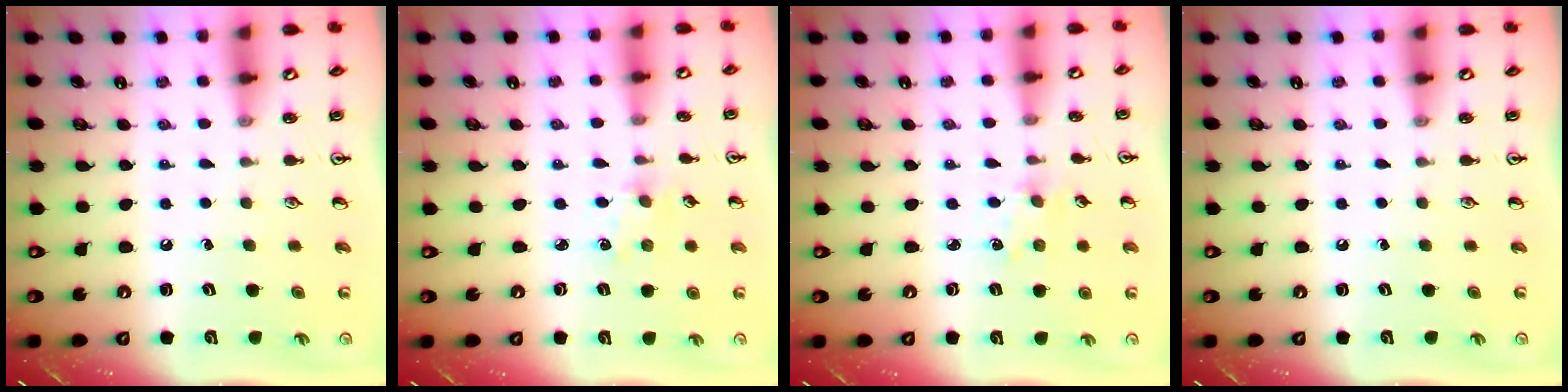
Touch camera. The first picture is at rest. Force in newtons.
{"total": 1.5, "press": 1.5, "slide": 0.3}
{"total": 1.5, "press": 1.5, "slide": 0.3}
{"total": 0.0}